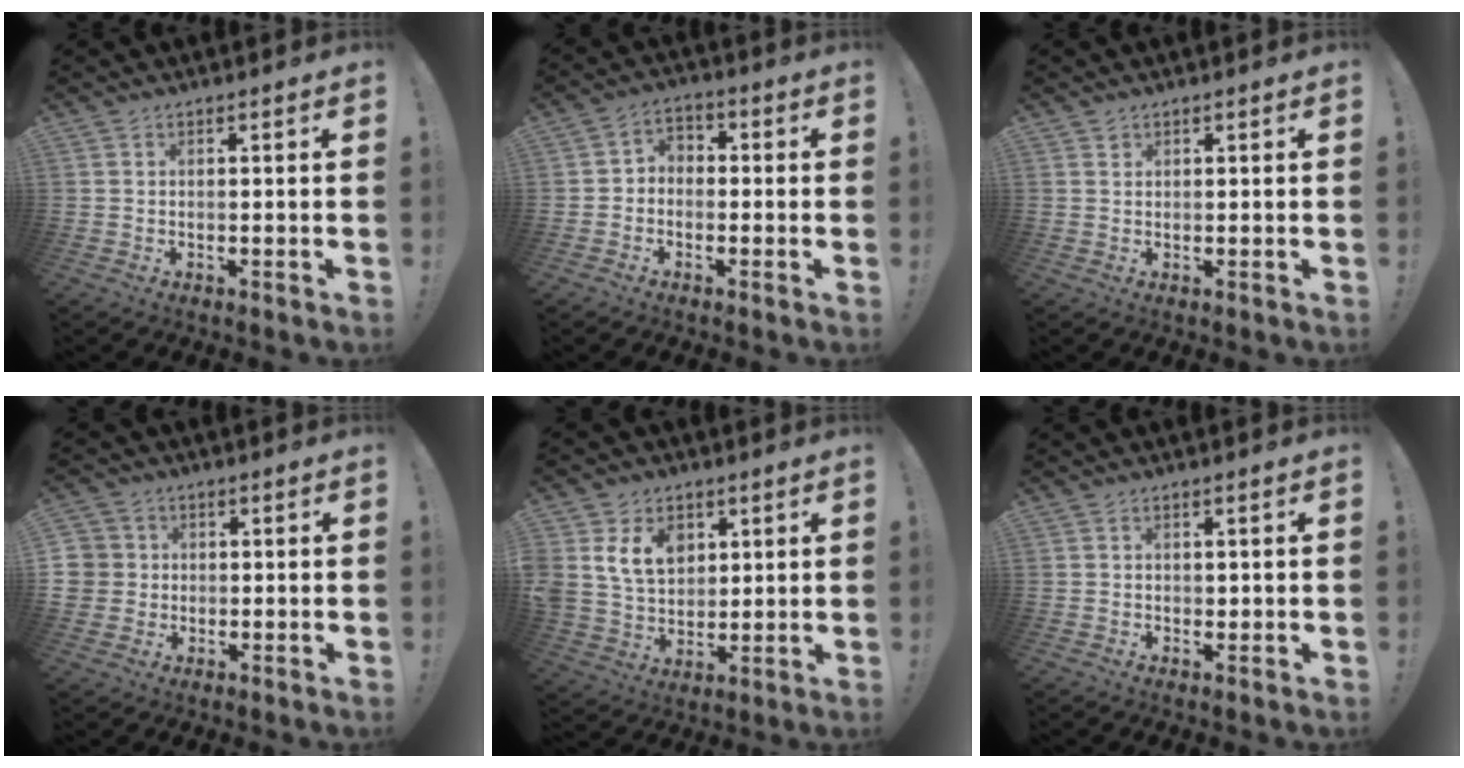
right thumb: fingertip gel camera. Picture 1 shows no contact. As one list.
[{"total": 4.2, "force": [-2.1, 3.4, 1.4], "torque": [-0.021, 0.021, -0.037]}, {"total": 1.0, "force": [0.7, 0.6, 0.2], "torque": [-0.004, -0.001, 0.014]}, {"total": 6.0, "force": [0.1, 5.9, 1.2], "torque": [-0.033, 0.004, 0.004]}, {"total": 12.9, "force": [5.3, 9.7, 6.6], "torque": [-0.126, -0.014, 0.108]}, {"total": 0.8, "force": [0.4, 0.7, 0.2], "torque": [0.005, -0.002, 0.006]}]